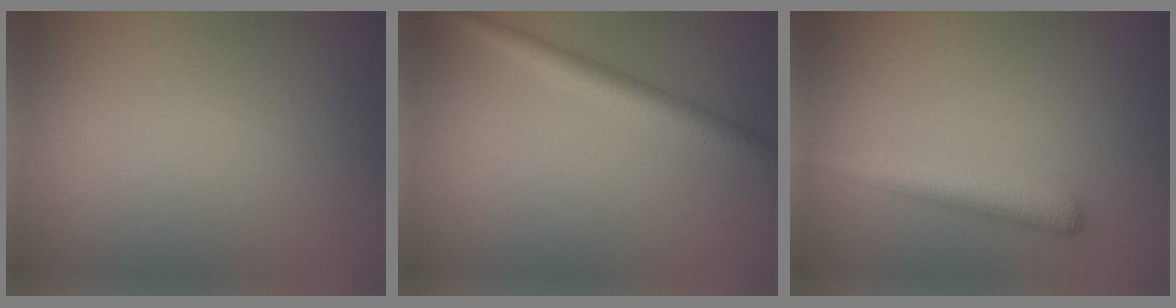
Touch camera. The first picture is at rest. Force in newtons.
{"total": 3.0, "press": 3.0, "slide": 0.1}
{"total": 3.3, "press": 3.3, "slide": 0.1}